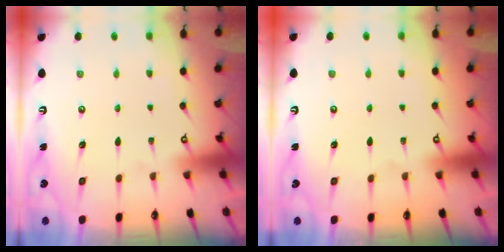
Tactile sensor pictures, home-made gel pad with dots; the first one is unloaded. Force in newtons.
{"total": 0.0}